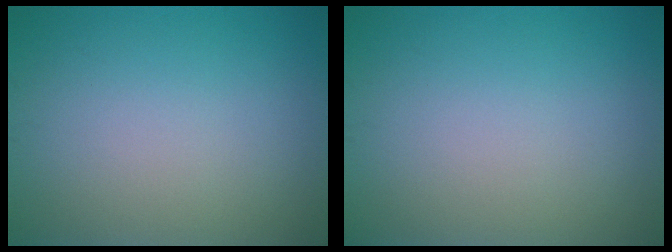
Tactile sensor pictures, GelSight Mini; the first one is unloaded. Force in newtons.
{"total": 0.0}